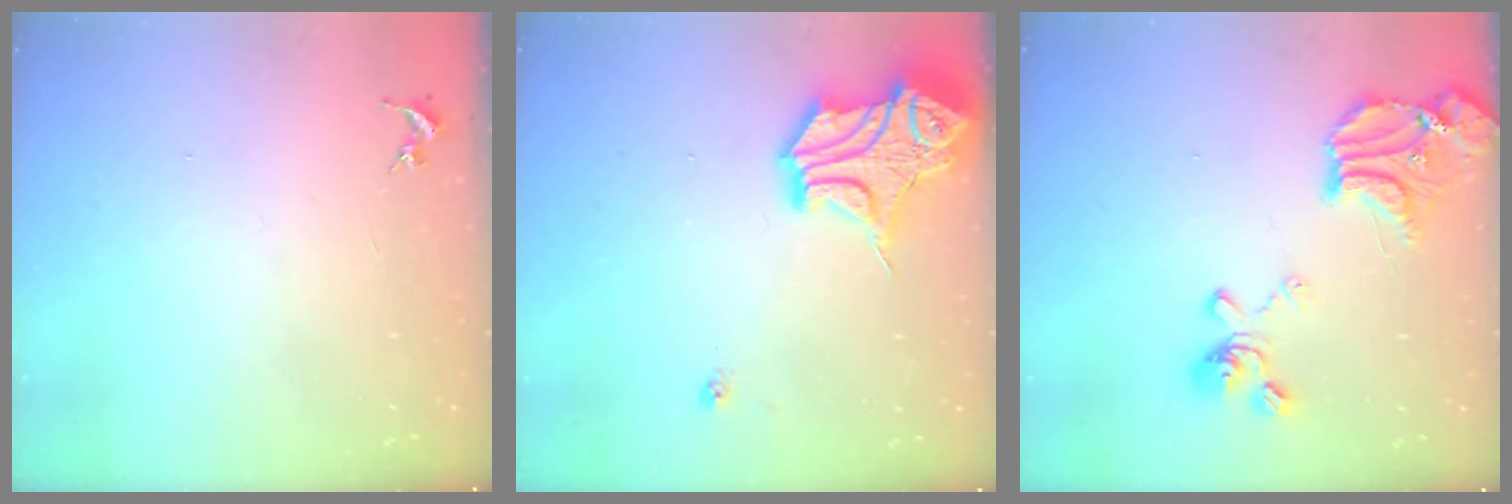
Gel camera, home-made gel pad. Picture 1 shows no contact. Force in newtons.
{"total": 17.8, "press": 17.7, "slide": 2.0}
{"total": 19.3, "press": 19.2, "slide": 2.2}